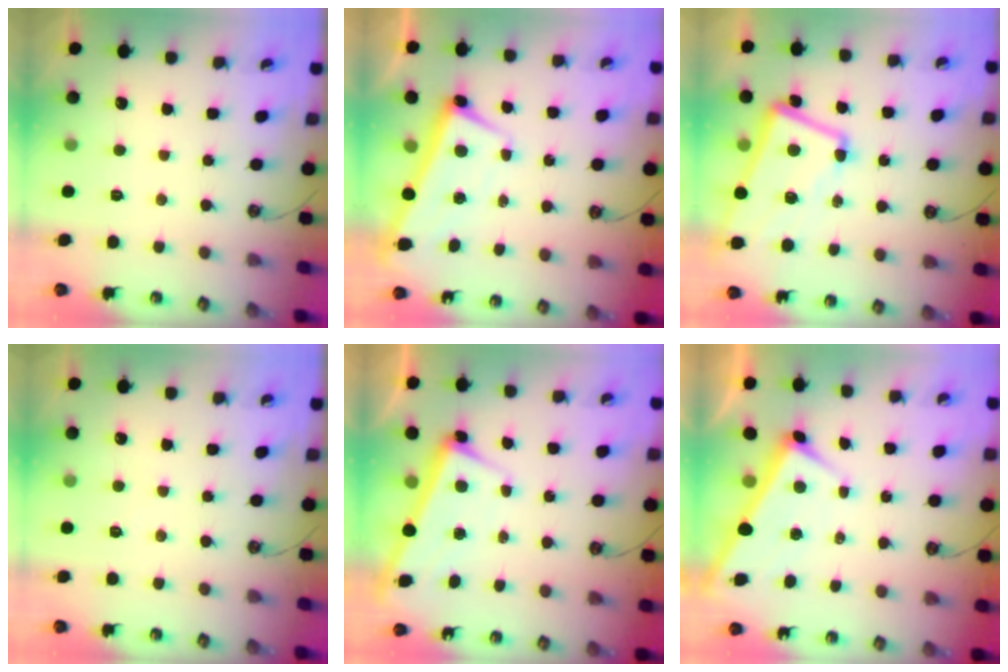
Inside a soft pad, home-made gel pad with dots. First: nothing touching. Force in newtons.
{"total": 2.6, "press": 2.6, "slide": 0.3}
{"total": 5.8, "press": 5.4, "slide": 2.2}
{"total": 3.0, "press": 3.0, "slide": 0.2}
{"total": 2.4, "press": 2.3, "slide": 0.7}
{"total": 2.9, "press": 2.9, "slide": 0.6}